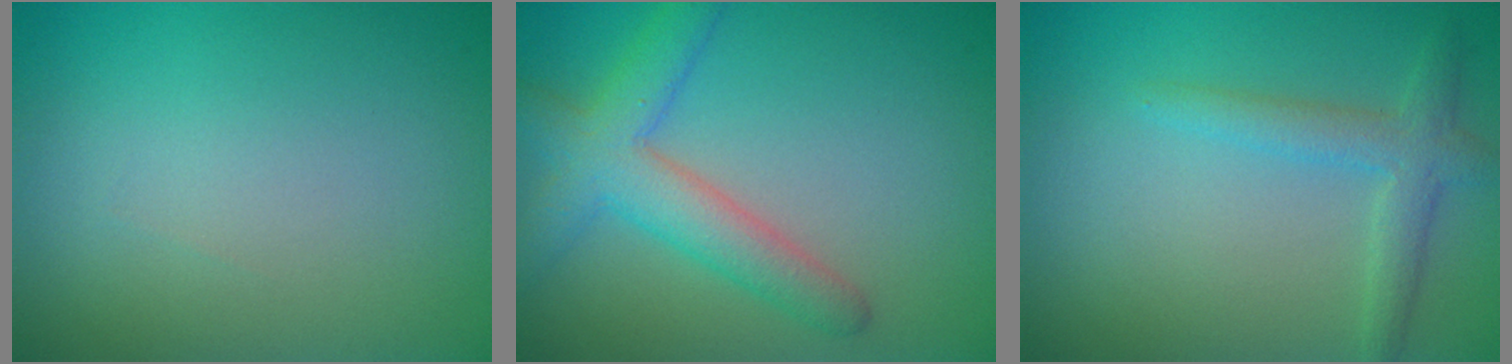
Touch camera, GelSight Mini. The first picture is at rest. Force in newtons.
{"total": 4.8, "press": 4.8, "slide": 0.2}
{"total": 2.5, "press": 2.5, "slide": 0.1}